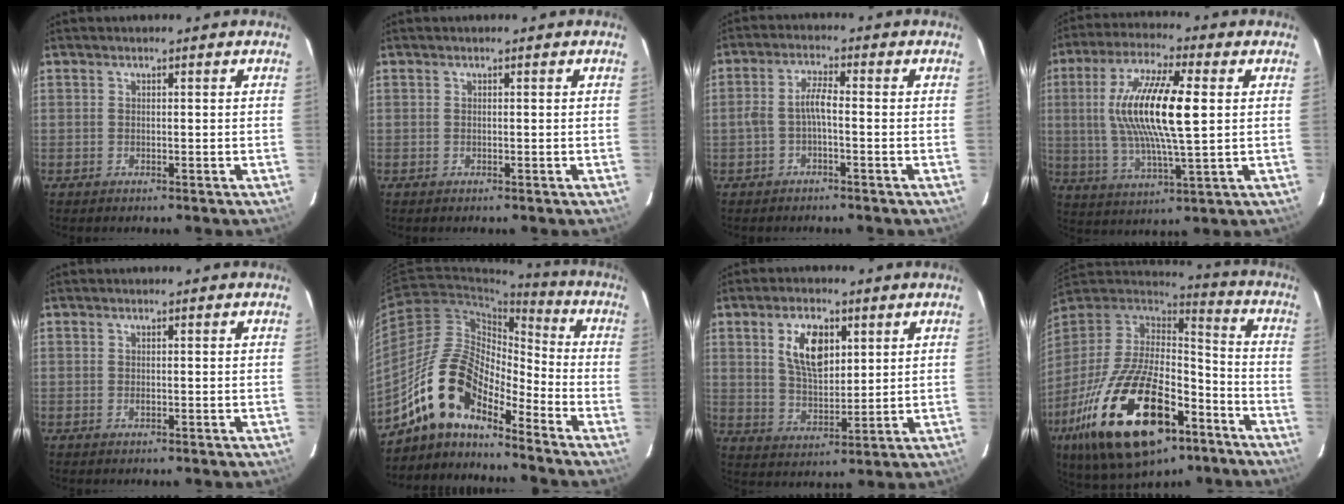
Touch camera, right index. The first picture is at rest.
{"total": 0.0}
{"total": 3.6, "force": [-1.3, 0.7, 3.3], "torque": [-0.075, 0.011, -0.024]}
{"total": 16.8, "force": [2.3, 3.6, 16.2], "torque": [-0.309, 0.006, 0.042]}
{"total": 0.6, "force": [-0.1, 0.4, 0.4], "torque": [-0.006, 0.001, 0.000]}
{"total": 14.1, "force": [-10.8, 5.0, 7.6], "torque": [-0.134, 0.013, -0.218]}
{"total": 9.6, "force": [3.7, 5.0, 7.4], "torque": [-0.136, 0.009, 0.073]}
{"total": 31.8, "force": [-16.5, 14.8, 22.9], "torque": [-0.442, -0.030, -0.258]}